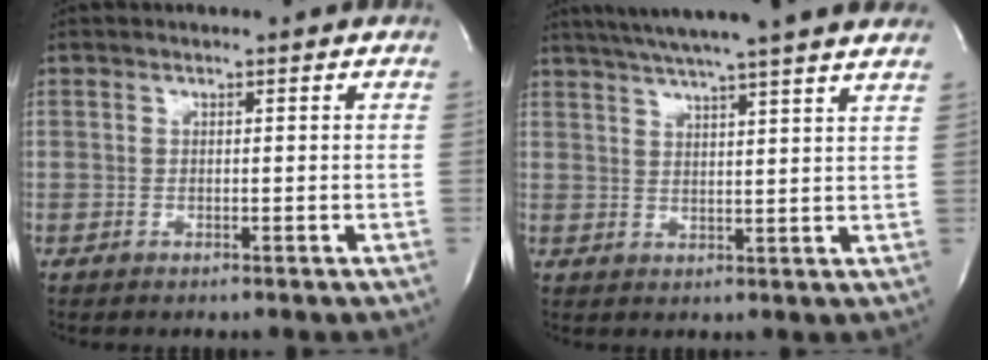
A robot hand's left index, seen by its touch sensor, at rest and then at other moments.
{"total": 17.6, "force": [15.2, -0.4, 9.0], "torque": [-0.148, 0.017, 0.198]}